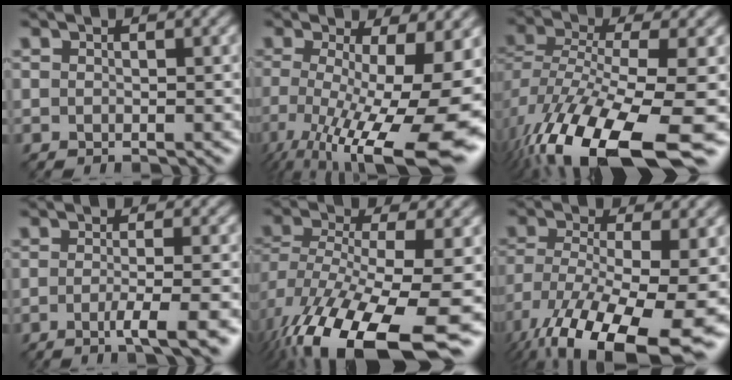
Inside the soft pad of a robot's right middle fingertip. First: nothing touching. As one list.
[{"total": 15.7, "force": [-4.9, 5.0, 14.0], "torque": [-0.239, -0.031, -0.063]}, {"total": 13.5, "force": [-6.8, 4.7, 10.6], "torque": [-0.230, -0.023, -0.103]}, {"total": 4.0, "force": [-1.6, 0.7, 3.6], "torque": [-0.052, -0.003, -0.034]}, {"total": 13.5, "force": [-6.9, 4.8, 10.5], "torque": [-0.216, -0.032, -0.101]}, {"total": 15.2, "force": [-8.2, 5.6, 11.5], "torque": [-0.239, -0.033, -0.121]}]